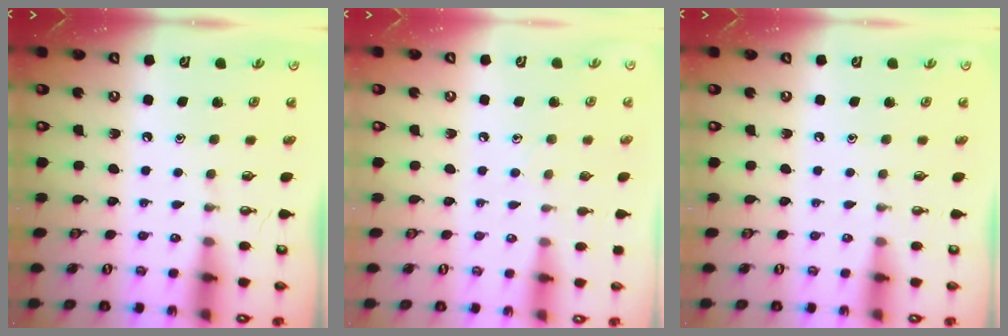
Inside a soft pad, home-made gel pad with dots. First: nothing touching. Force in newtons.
{"total": 5.7, "press": 5.7, "slide": 0.8}
{"total": 0.0}